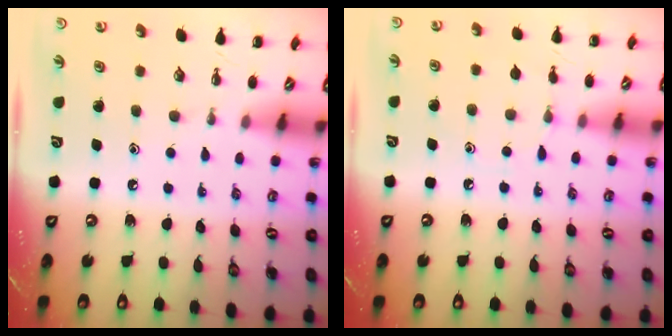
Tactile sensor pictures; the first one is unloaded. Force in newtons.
{"total": 5.2, "press": 4.9, "slide": 1.7}